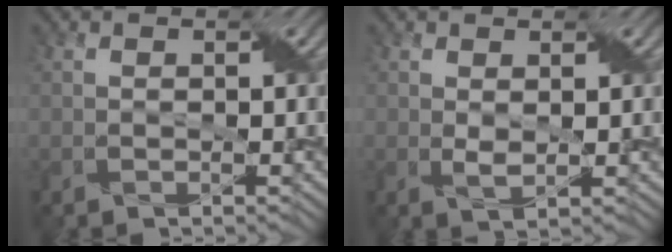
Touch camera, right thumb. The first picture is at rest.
{"total": 1.5, "force": [0.5, 0.7, 1.2], "torque": [-0.029, -0.003, 0.014]}